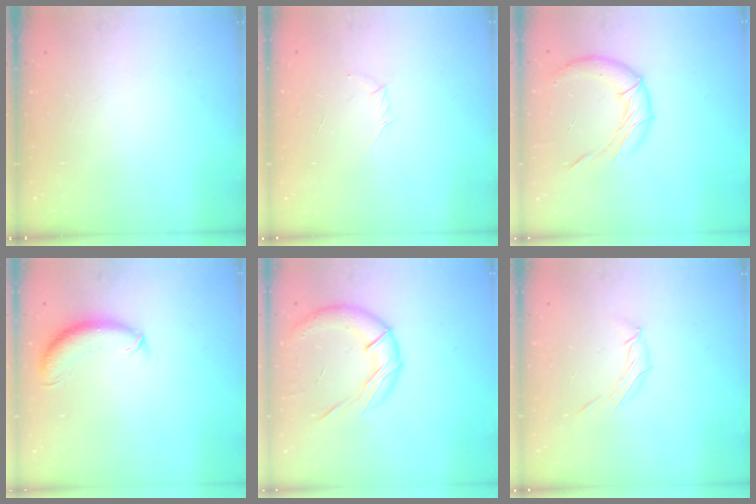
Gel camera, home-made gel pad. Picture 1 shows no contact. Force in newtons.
{"total": 2.8, "press": 2.7, "slide": 0.7}
{"total": 11.6, "press": 11.6, "slide": 1.3}
{"total": 9.7, "press": 9.6, "slide": 1.8}
{"total": 15.2, "press": 15.0, "slide": 2.3}
{"total": 6.3, "press": 6.3, "slide": 0.5}